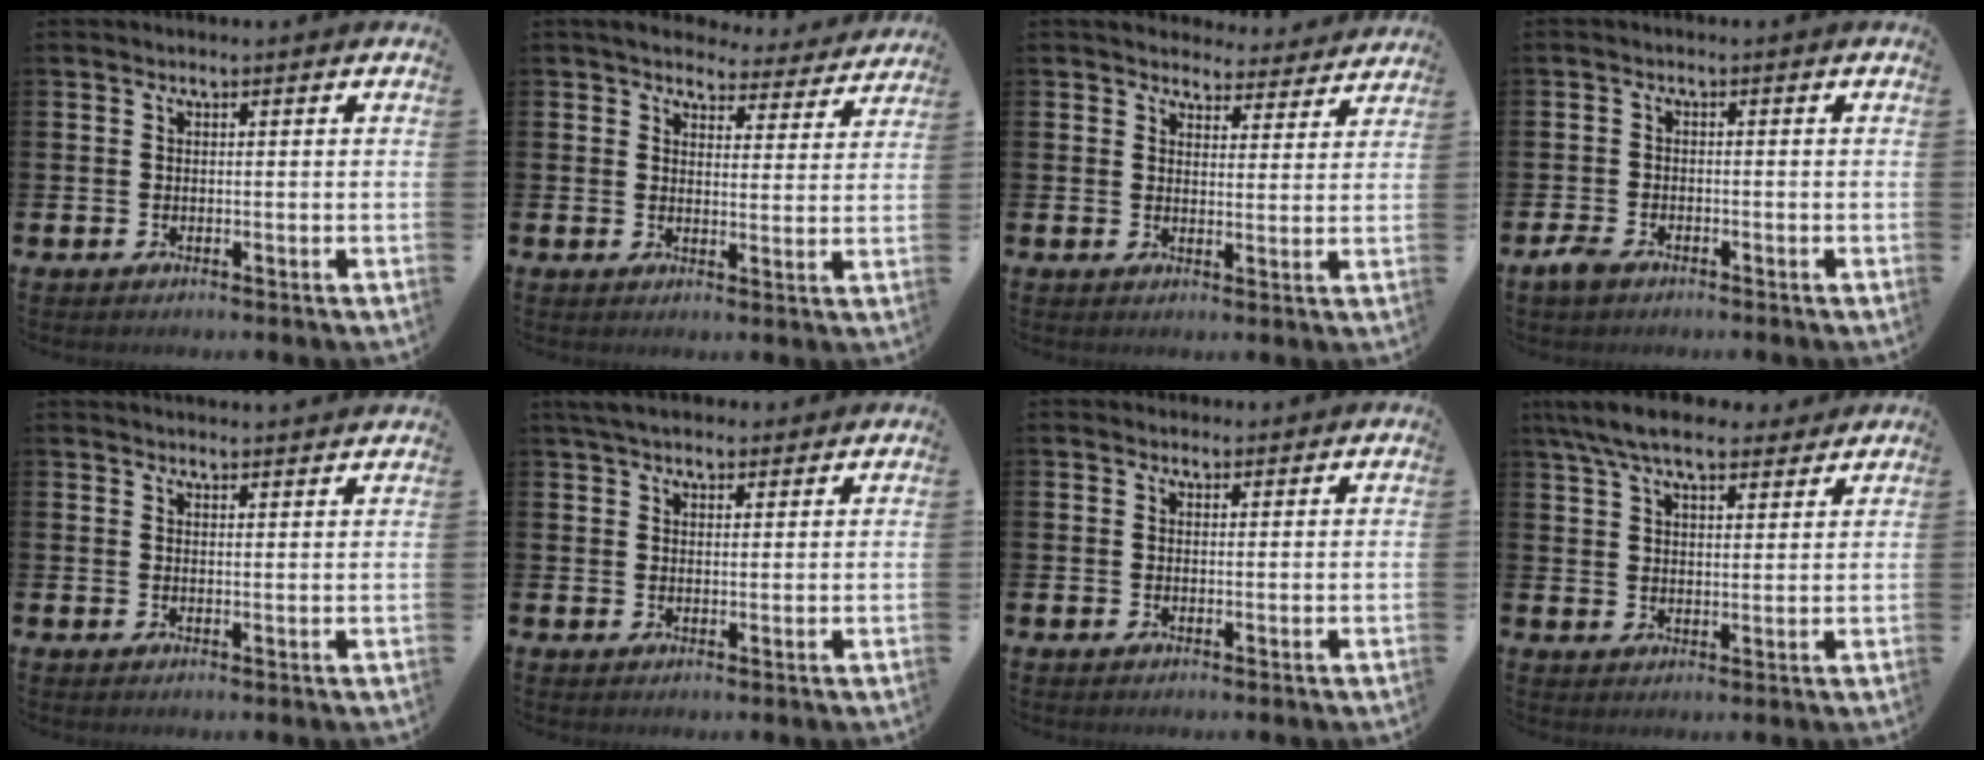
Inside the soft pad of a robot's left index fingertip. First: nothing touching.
{"total": 4.6, "force": [4.3, 1.6, 0.6], "torque": [-0.022, -0.030, 0.074]}
{"total": 4.2, "force": [4.1, 1.2, 0.0], "torque": [-0.001, -0.034, 0.069]}
{"total": 2.2, "force": [-1.3, 1.2, 1.2], "torque": [-0.025, 0.005, -0.026]}
{"total": 2.6, "force": [2.6, -0.1, -0.1], "torque": [0.008, -0.019, 0.046]}
{"total": 4.4, "force": [3.9, 1.5, 1.4], "torque": [-0.034, -0.007, 0.073]}
{"total": 1.2, "force": [1.0, 0.5, 0.0], "torque": [0.014, -0.001, 0.016]}
{"total": 7.9, "force": [7.1, 2.0, 2.9], "torque": [-0.077, -0.024, 0.130]}